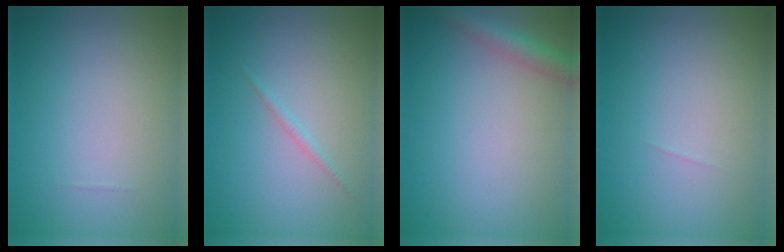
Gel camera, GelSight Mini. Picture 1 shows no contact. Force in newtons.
{"total": 0.6, "press": 0.6, "slide": 0.1}
{"total": 3.0, "press": 3.0, "slide": 0.1}
{"total": 0.0}